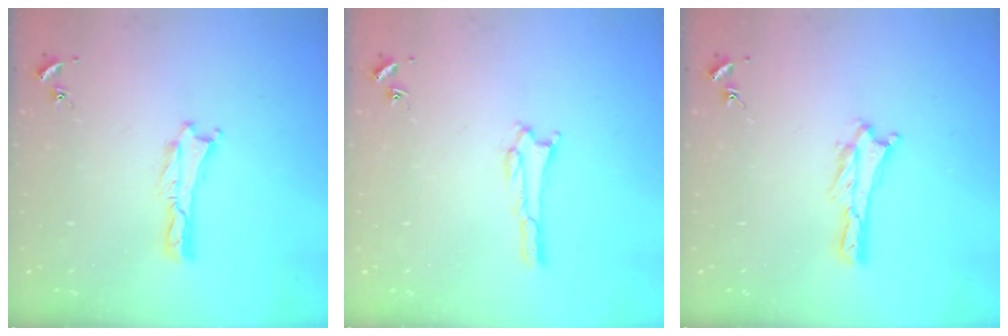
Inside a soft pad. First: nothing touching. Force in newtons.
{"total": 1.6, "press": 1.6, "slide": 0.1}
{"total": 0.0}